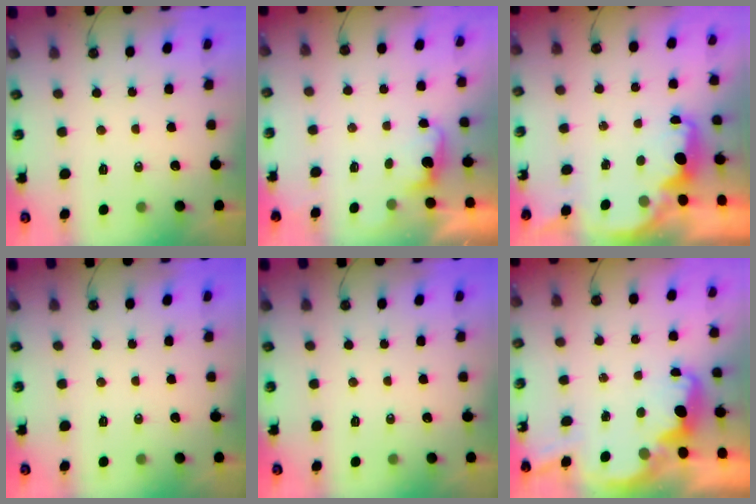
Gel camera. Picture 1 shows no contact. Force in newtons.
{"total": 1.2, "press": 1.0, "slide": 0.8}
{"total": 2.5, "press": 2.3, "slide": 0.8}
{"total": 0.0}
{"total": 0.0}
{"total": 3.9, "press": 3.9, "slide": 0.5}